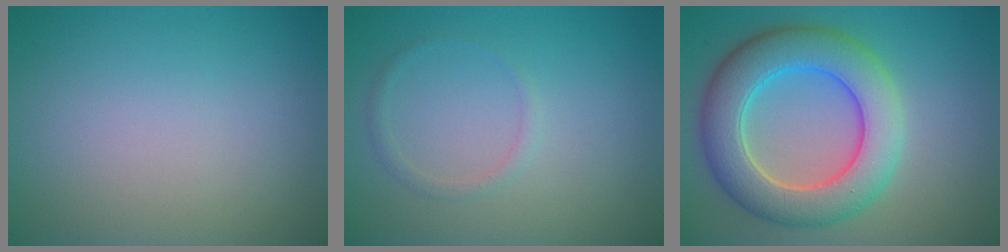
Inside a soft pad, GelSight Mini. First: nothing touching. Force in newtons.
{"total": 0.9, "press": 0.9, "slide": 0.1}
{"total": 8.0, "press": 8.0, "slide": 0.4}